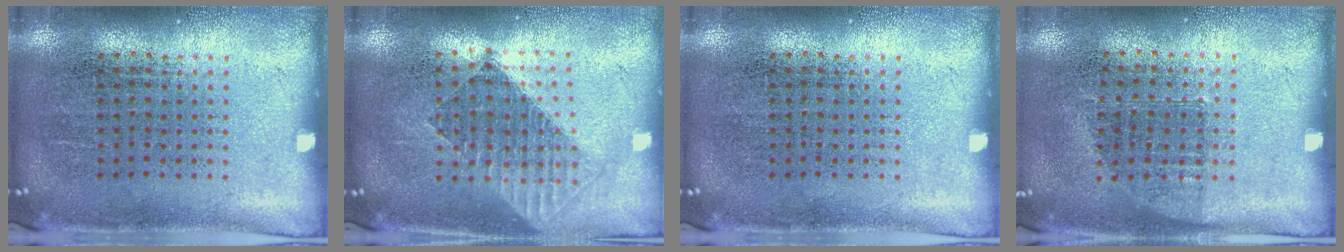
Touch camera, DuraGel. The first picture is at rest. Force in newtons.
{"total": 1.5, "press": 1.3, "slide": 0.8}
{"total": 0.0}
{"total": 0.7, "press": 0.6, "slide": 0.3}